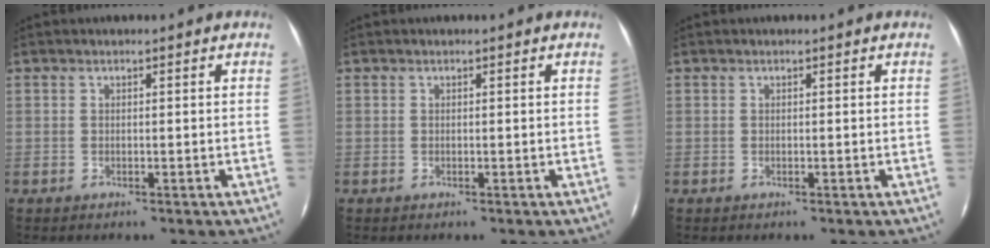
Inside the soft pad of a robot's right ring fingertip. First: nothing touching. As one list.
[{"total": 0.0}, {"total": 0.0}]